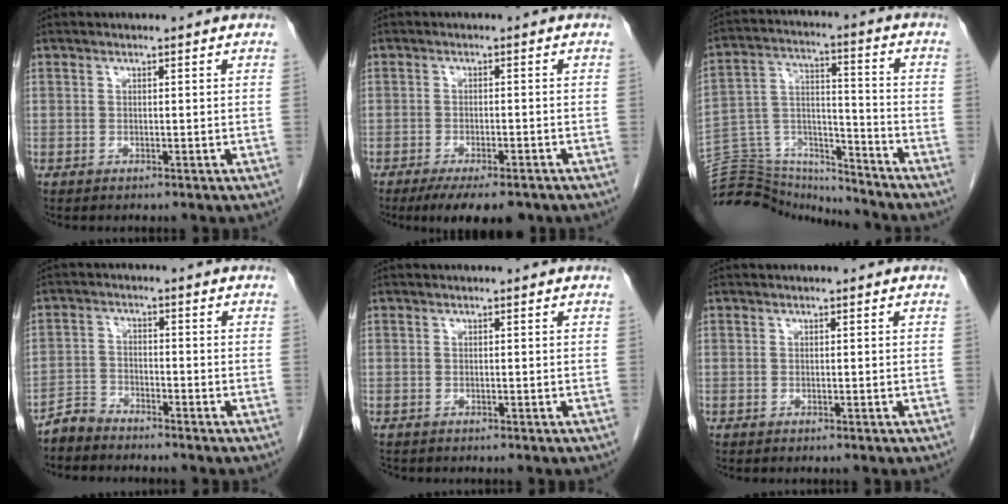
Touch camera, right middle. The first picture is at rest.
{"total": 8.5, "force": [-6.4, 2.3, 5.0], "torque": [-0.064, -0.009, -0.093]}
{"total": 17.4, "force": [-17.0, 2.4, 2.2], "torque": [-0.051, 0.046, -0.278]}
{"total": 3.3, "force": [-3.2, 0.8, -0.1], "torque": [0.002, -0.006, -0.066]}
{"total": 0.8, "force": [-0.7, 0.3, 0.1], "torque": [-0.008, -0.001, -0.014]}
{"total": 0.0}